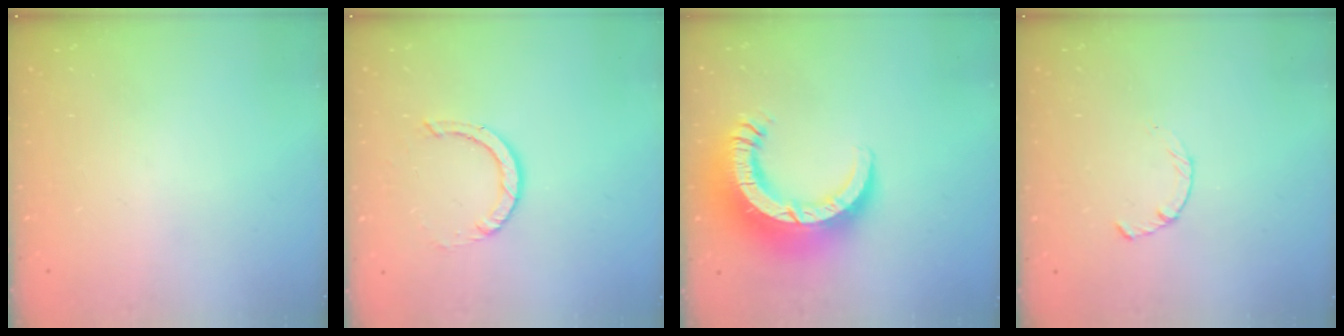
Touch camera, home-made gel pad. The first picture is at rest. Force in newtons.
{"total": 2.9, "press": 2.9, "slide": 0.2}
{"total": 15.0, "press": 14.9, "slide": 1.6}
{"total": 2.4, "press": 2.3, "slide": 0.4}